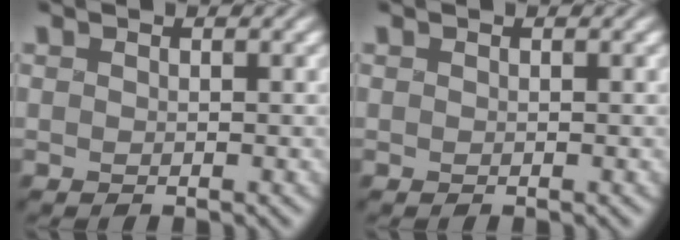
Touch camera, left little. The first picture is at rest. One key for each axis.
{"total": 0.0}